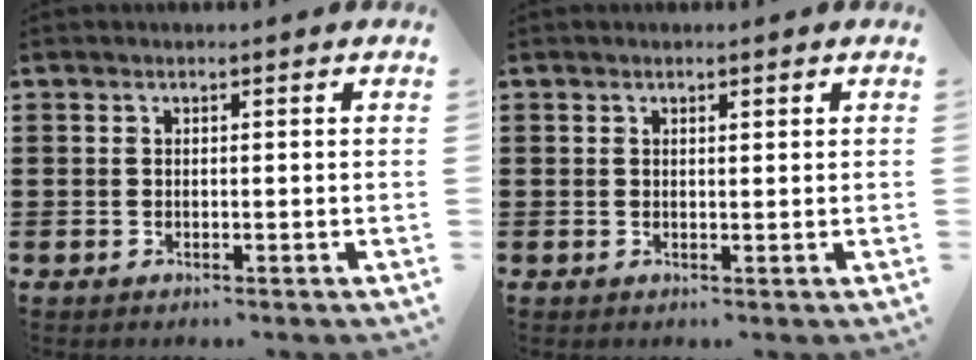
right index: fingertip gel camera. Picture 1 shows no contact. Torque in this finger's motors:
{"motor_torque": [-0.19, 0.26, 0.06, -0.01]}